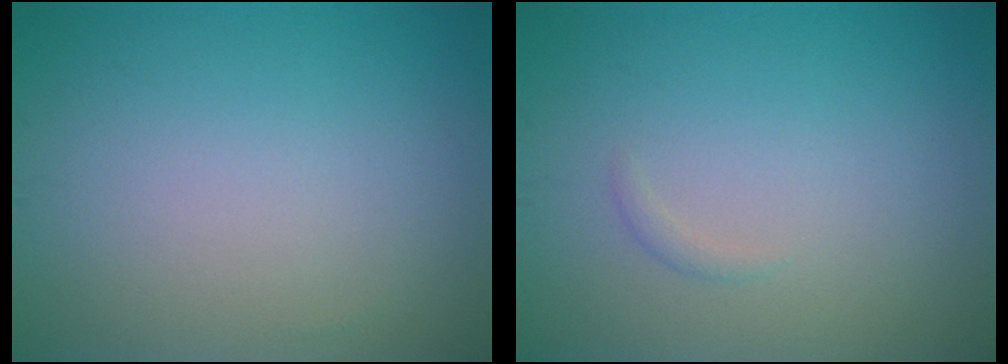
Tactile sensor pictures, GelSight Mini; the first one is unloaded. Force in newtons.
{"total": 0.6, "press": 0.5, "slide": 0.1}